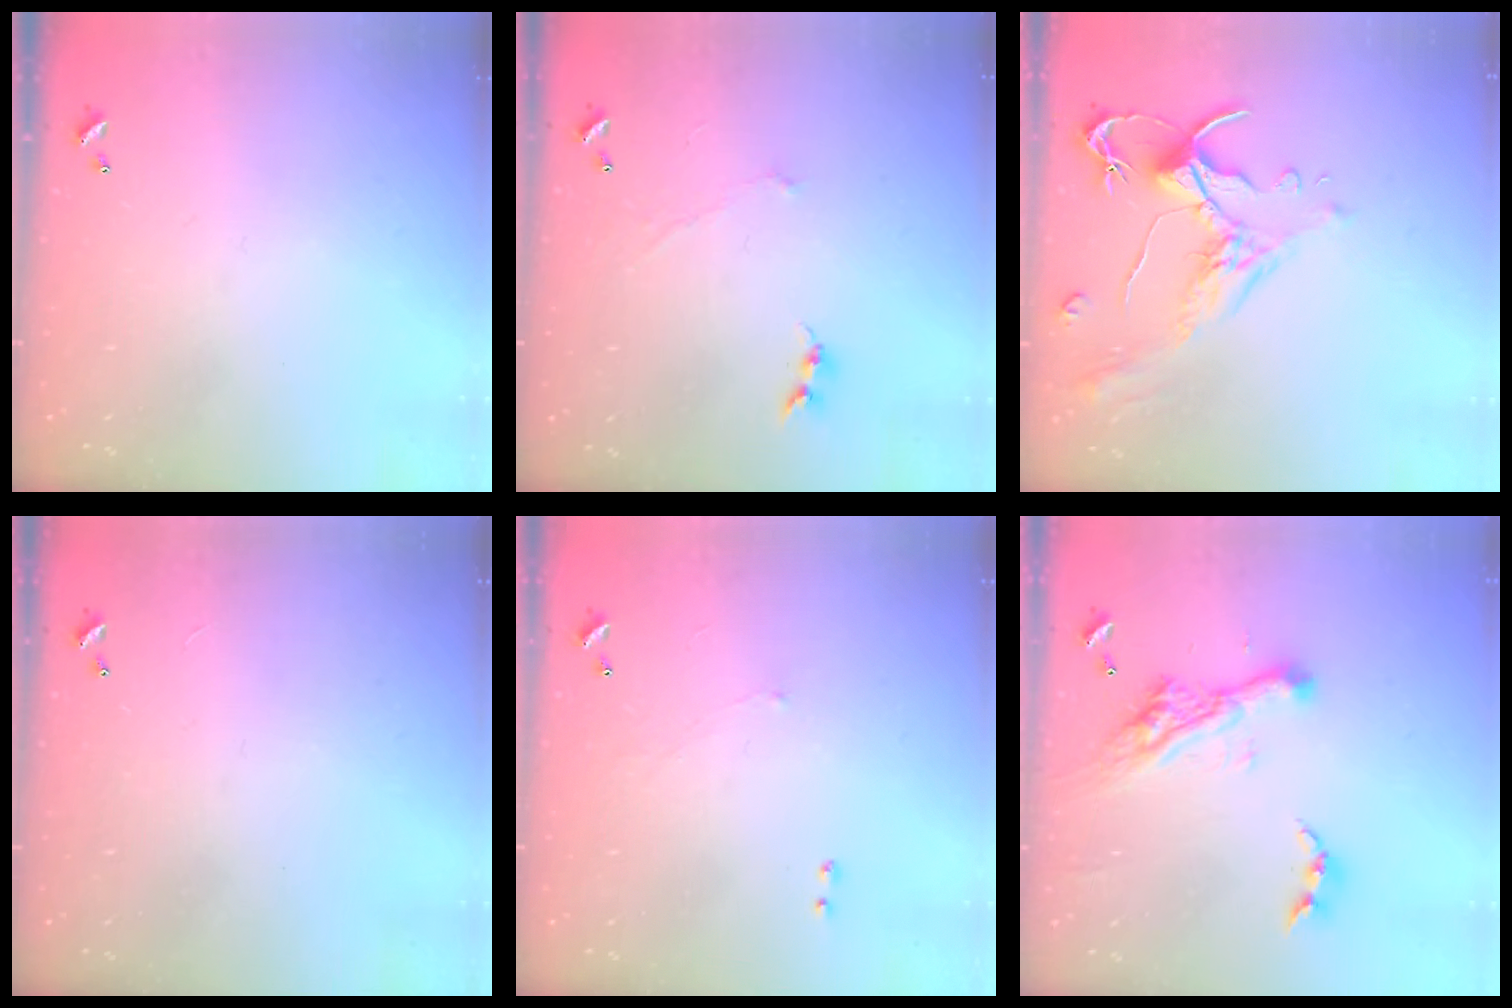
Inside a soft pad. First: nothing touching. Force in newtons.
{"total": 0.0}
{"total": 1.5, "press": 1.0, "slide": 1.1}
{"total": 2.8, "press": 2.8, "slide": 0.3}
{"total": 1.2, "press": 1.0, "slide": 0.6}
{"total": 11.0, "press": 10.9, "slide": 1.2}